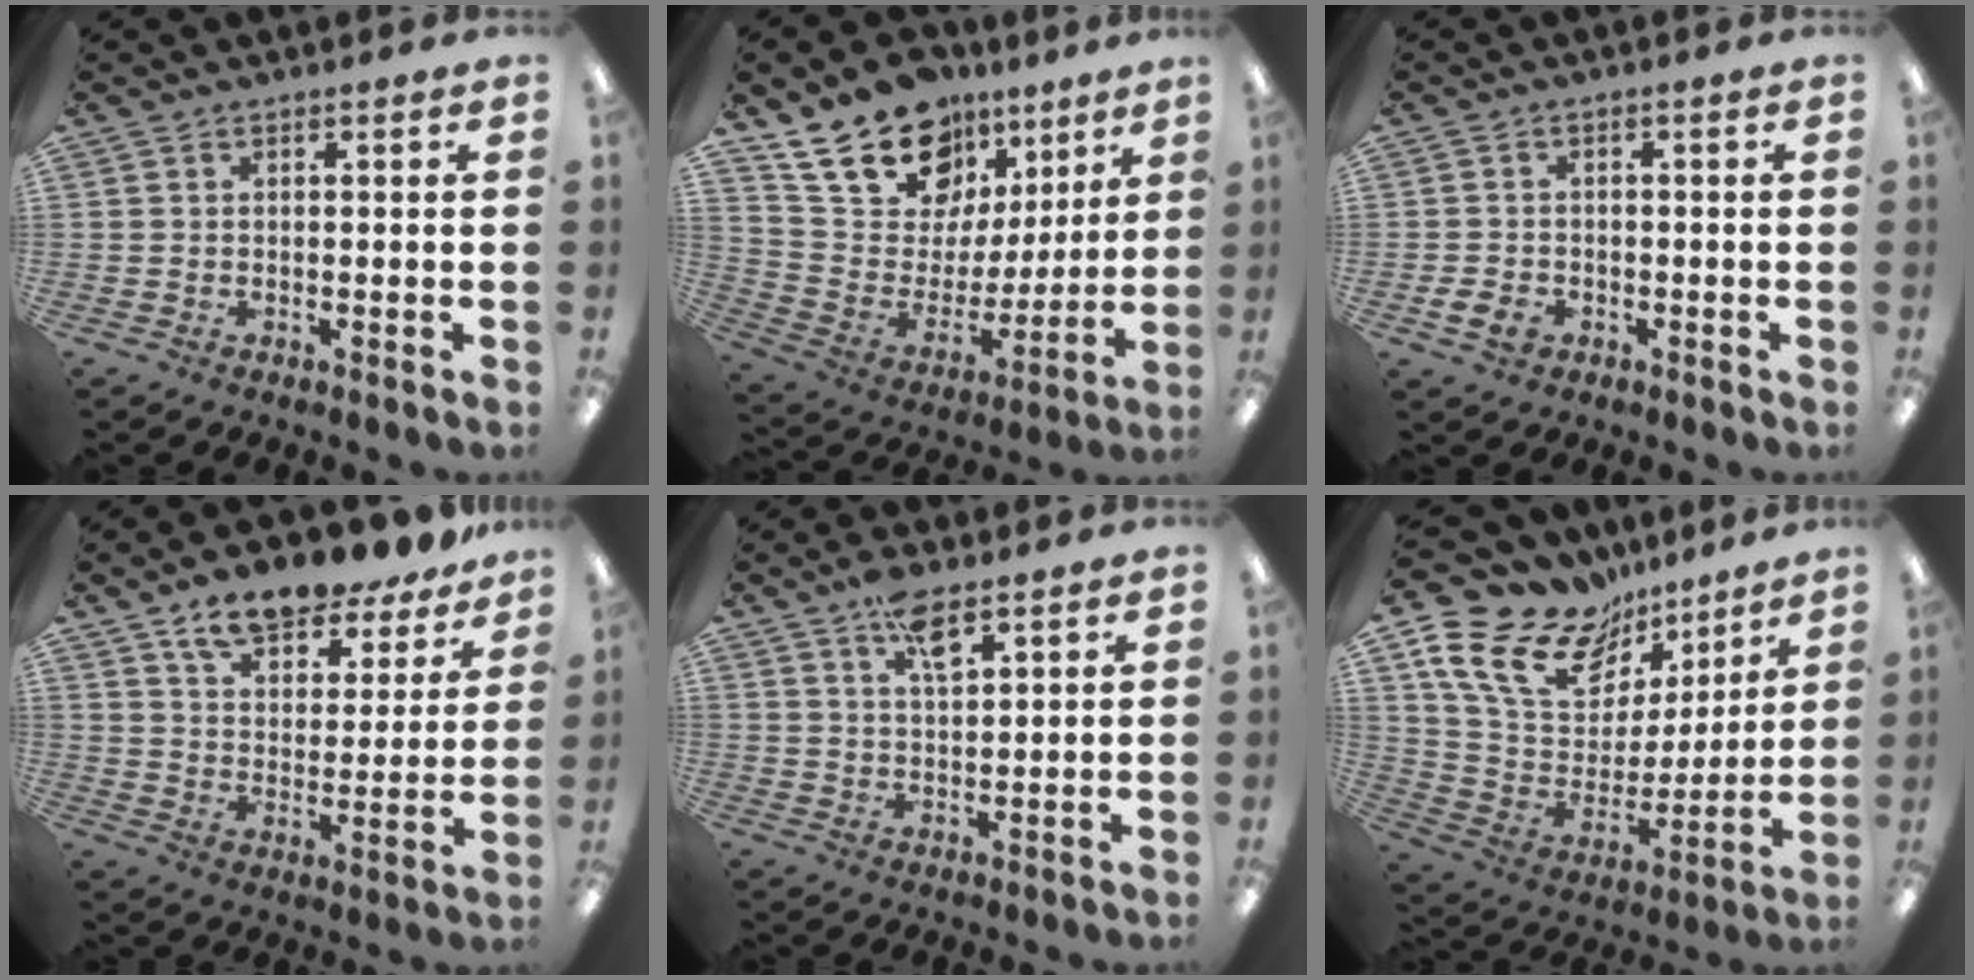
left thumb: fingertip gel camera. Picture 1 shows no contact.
{"total": 20.2, "force": [13.4, 12.5, 8.4], "torque": [-0.154, -0.069, 0.248]}
{"total": 3.5, "force": [-1.6, 2.5, 1.9], "torque": [-0.043, 0.003, -0.030]}
{"total": 12.2, "force": [10.6, 4.1, 4.5], "torque": [-0.081, -0.072, 0.190]}
{"total": 6.6, "force": [4.4, 2.3, 4.4], "torque": [-0.073, -0.015, 0.075]}
{"total": 19.1, "force": [12.2, 12.0, 8.6], "torque": [-0.166, -0.068, 0.226]}